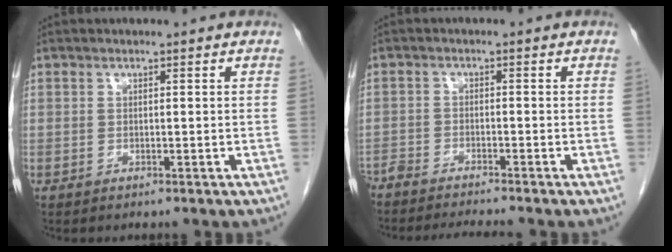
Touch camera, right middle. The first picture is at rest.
{"total": 7.4, "force": [-6.9, -0.2, 2.6], "torque": [-0.031, -0.013, -0.113]}